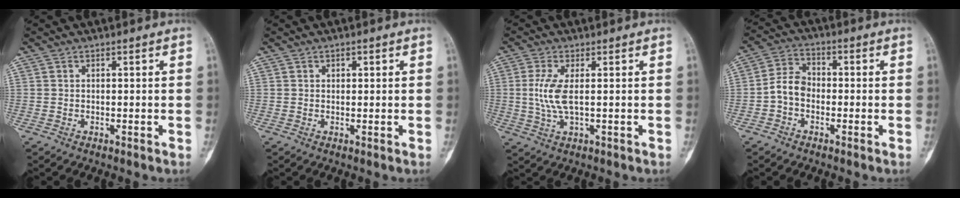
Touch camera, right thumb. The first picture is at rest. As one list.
[{"total": 1.0, "force": [0.5, 0.7, 0.5], "torque": [-0.001, -0.001, 0.006]}, {"total": 5.9, "force": [0.5, 1.9, 5.5], "torque": [-0.141, -0.004, 0.010]}, {"total": 5.6, "force": [-1.6, 4.1, 3.5], "torque": [-0.054, 0.021, -0.043]}]